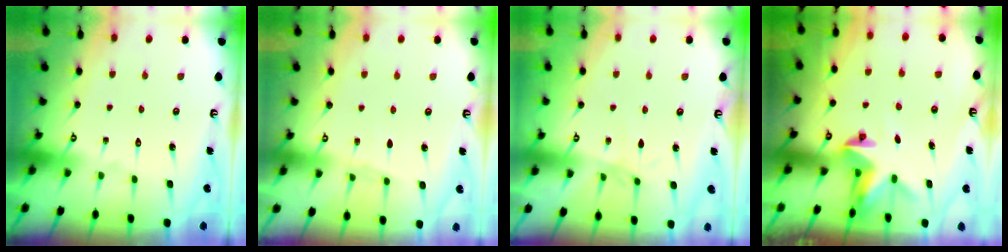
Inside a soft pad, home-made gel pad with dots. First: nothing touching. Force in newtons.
{"total": 2.7, "press": 2.6, "slide": 0.4}
{"total": 1.8, "press": 1.8, "slide": 0.3}
{"total": 3.2, "press": 3.2, "slide": 0.0}